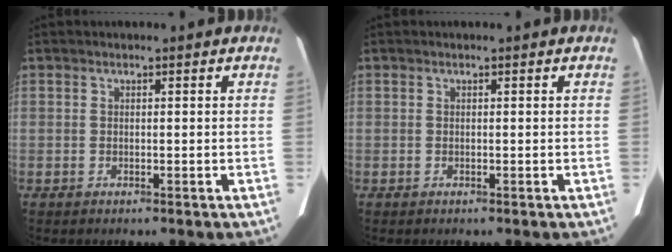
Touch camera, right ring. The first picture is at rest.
{"total": 0.0}